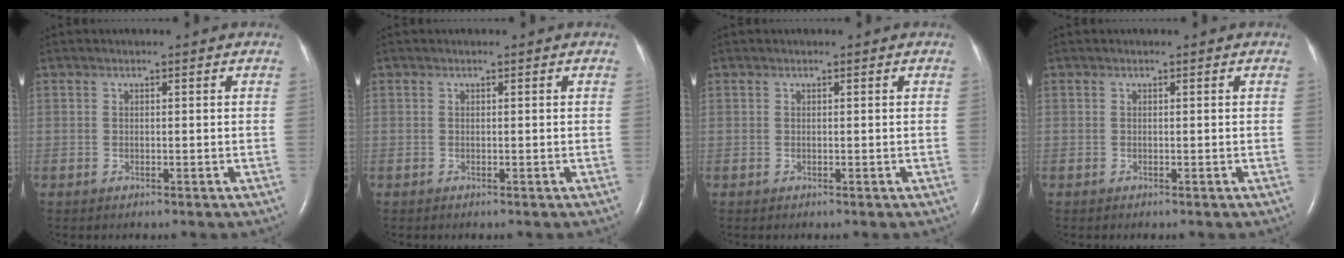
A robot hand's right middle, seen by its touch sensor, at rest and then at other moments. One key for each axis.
{"total": 0.0}
{"total": 0.0}
{"total": 0.0}